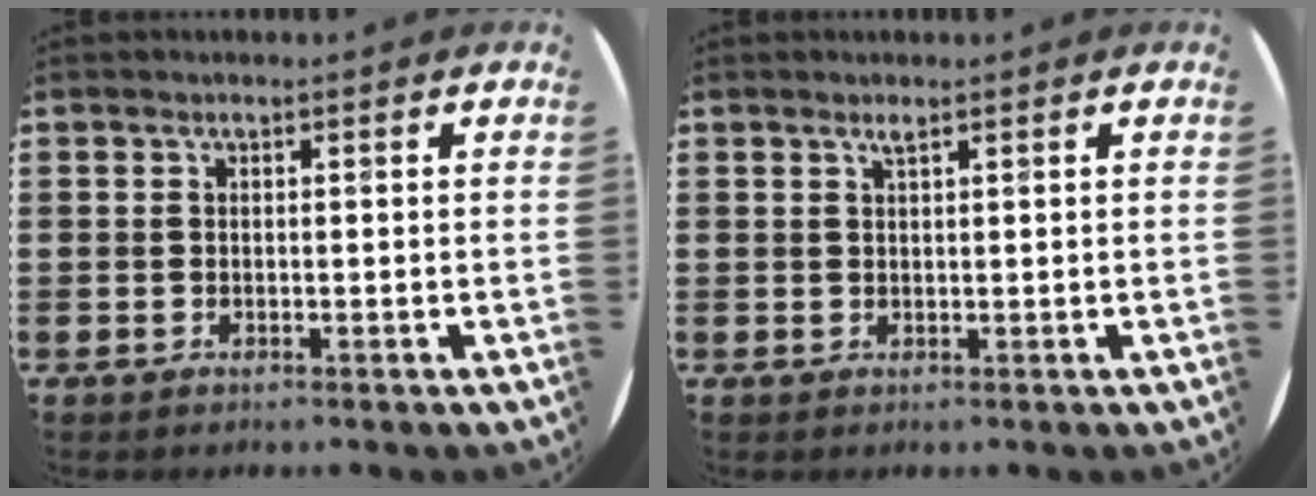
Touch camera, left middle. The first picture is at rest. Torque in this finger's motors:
{"motor_torque": [0.54, -0.04, 0.00, 0.00]}